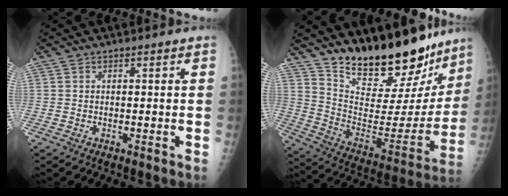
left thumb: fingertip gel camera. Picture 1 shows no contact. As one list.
[{"total": 25.6, "force": [21.2, 8.6, 11.5], "torque": [-0.144, -0.120, 0.324]}]